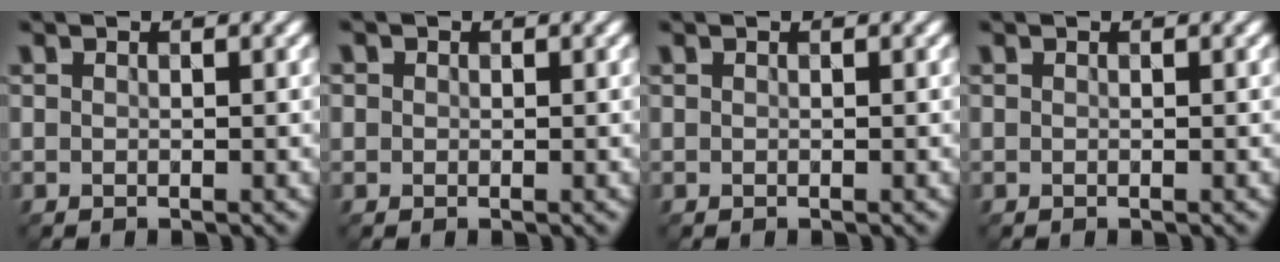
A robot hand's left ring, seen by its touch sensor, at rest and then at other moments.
{"total": 0.9, "force": [0.3, 0.8, 0.2], "torque": [0.002, -0.001, -0.003]}
{"total": 0.0}
{"total": 0.0}